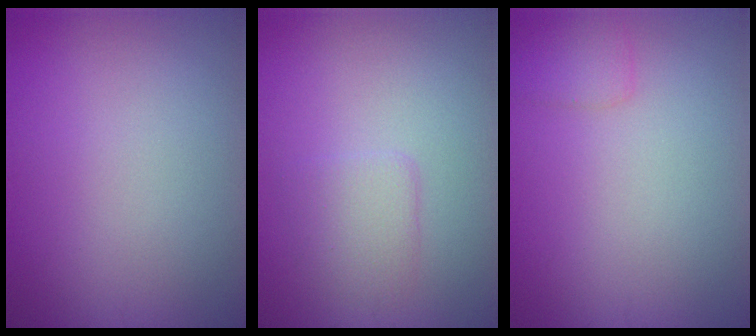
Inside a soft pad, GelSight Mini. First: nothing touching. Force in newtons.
{"total": 2.0, "press": 2.0, "slide": 0.2}
{"total": 1.3, "press": 1.3, "slide": 0.0}